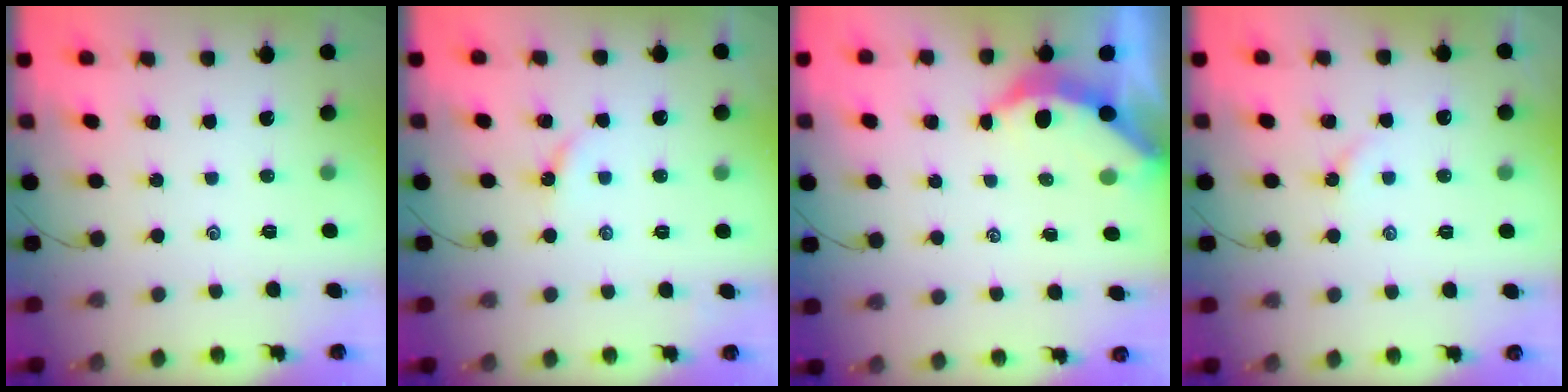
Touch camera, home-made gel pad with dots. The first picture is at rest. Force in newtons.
{"total": 3.7, "press": 3.7, "slide": 0.4}
{"total": 3.7, "press": 3.7, "slide": 0.4}
{"total": 1.5, "press": 1.4, "slide": 0.3}